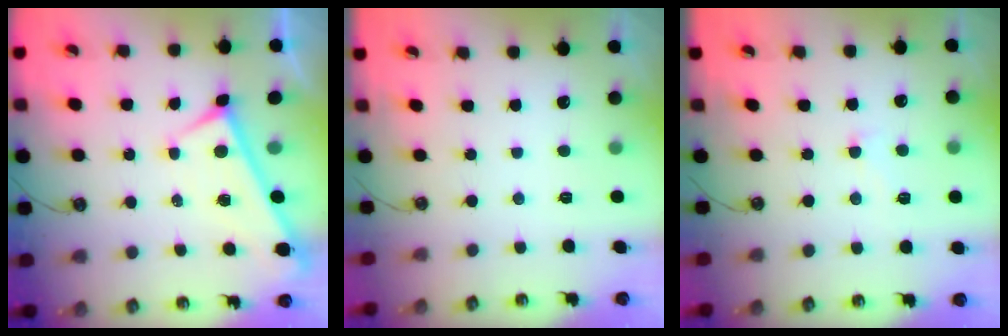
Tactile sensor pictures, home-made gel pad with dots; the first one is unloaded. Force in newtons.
{"total": 0.0}
{"total": 0.9, "press": 0.8, "slide": 0.4}